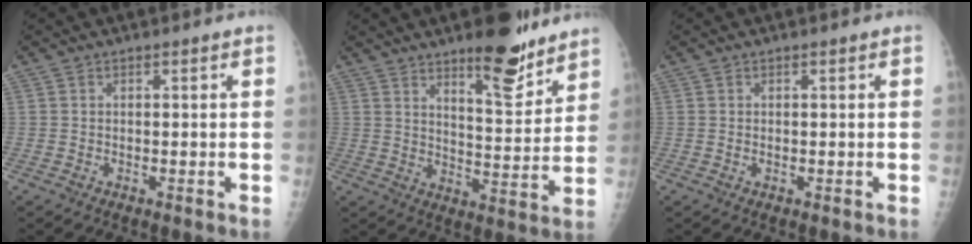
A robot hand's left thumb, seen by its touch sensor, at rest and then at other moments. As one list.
[{"total": 12.4, "force": [9.0, 3.7, 7.7], "torque": [-0.082, -0.069, 0.140]}, {"total": 0.7, "force": [0.3, 0.3, 0.6], "torque": [-0.009, 0.003, 0.007]}]